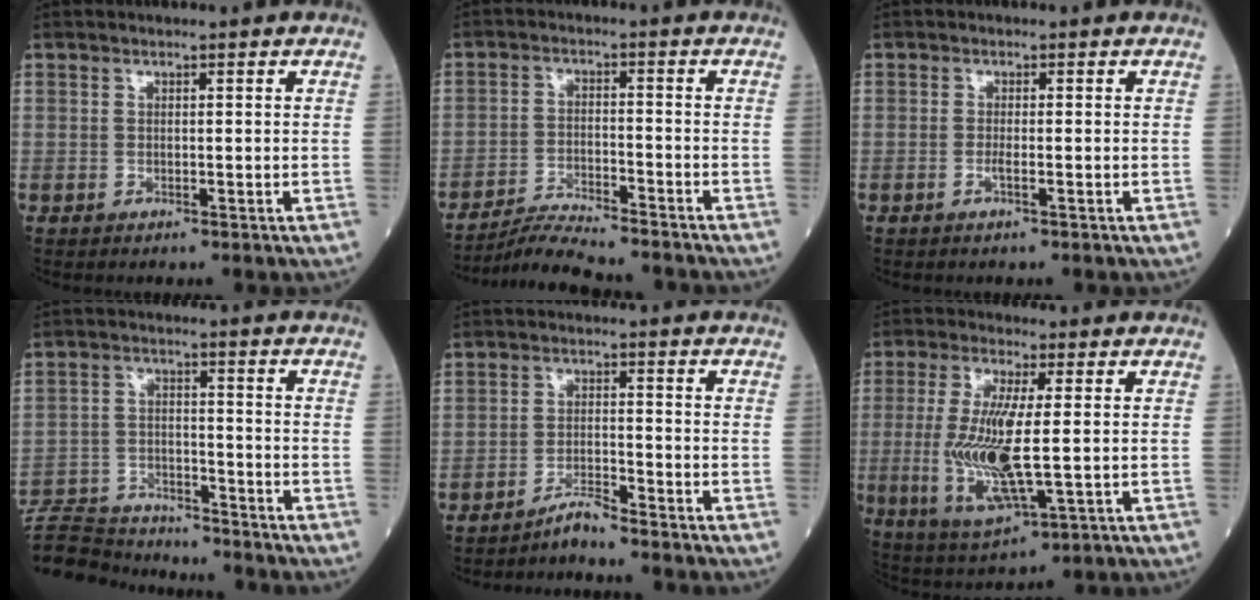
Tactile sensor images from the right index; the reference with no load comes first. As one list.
[{"total": 8.8, "force": [-8.4, 0.1, 2.5], "torque": [-0.038, -0.008, -0.140]}, {"total": 1.3, "force": [-0.5, -0.1, 1.2], "torque": [-0.025, -0.001, -0.010]}, {"total": 11.4, "force": [-11.2, 1.3, 1.8], "torque": [-0.031, 0.011, -0.192]}, {"total": 2.9, "force": [-2.8, -0.3, 0.7], "torque": [-0.009, -0.011, -0.053]}, {"total": 11.3, "force": [-0.8, 2.1, 11.0], "torque": [-0.239, -0.016, -0.011]}]